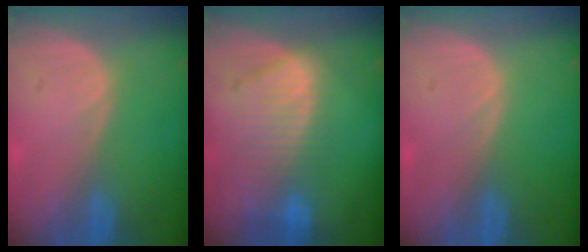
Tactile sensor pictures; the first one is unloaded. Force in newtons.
{"total": 8.8, "press": 7.9, "slide": 4.0}
{"total": 0.0}